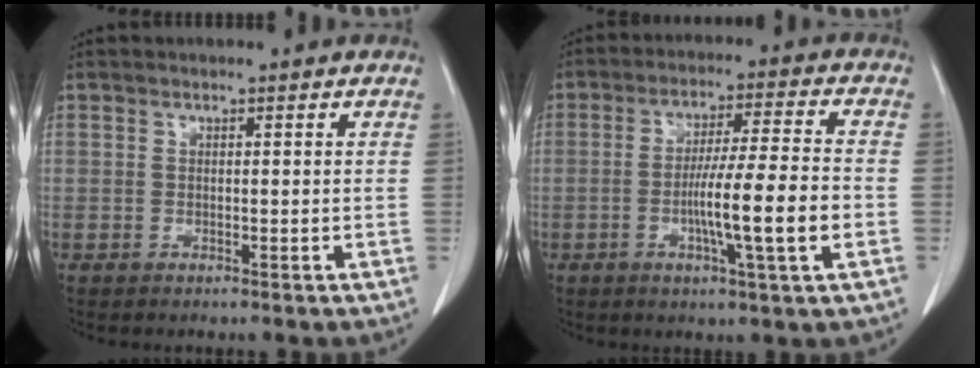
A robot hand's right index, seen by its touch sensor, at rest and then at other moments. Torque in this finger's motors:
{"motor_torque": [1.48, -0.64, 0.79, 0.13]}